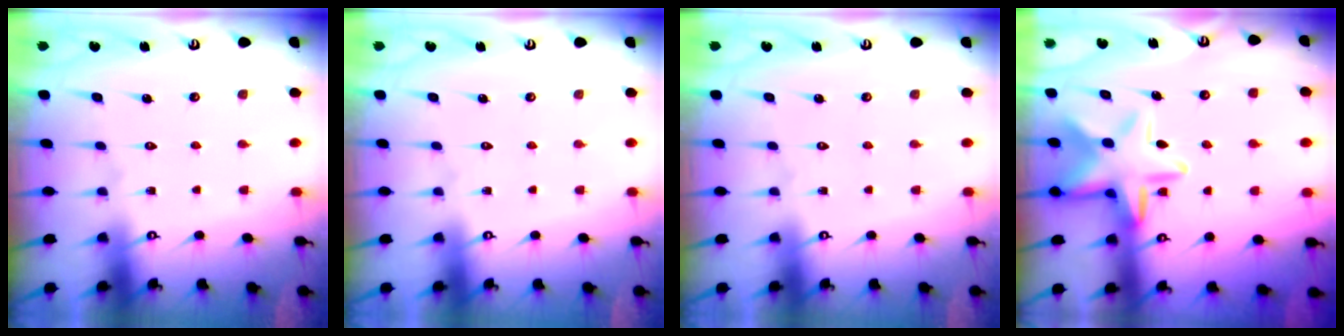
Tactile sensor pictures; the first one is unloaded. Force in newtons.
{"total": 0.0}
{"total": 0.0}
{"total": 14.2, "press": 14.1, "slide": 1.6}